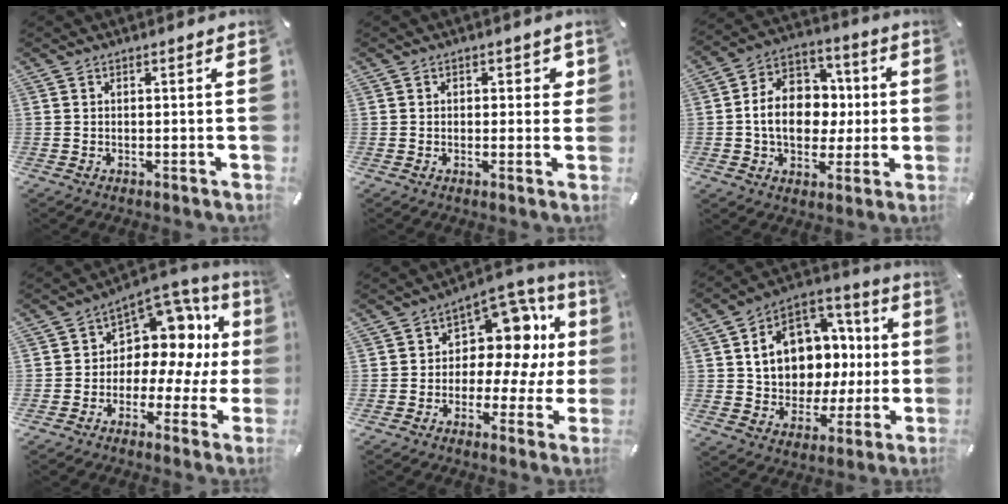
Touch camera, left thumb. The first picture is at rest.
{"total": 2.3, "force": [0.3, 1.7, 1.5], "torque": [-0.006, -0.002, -0.002]}
{"total": 13.9, "force": [-1.0, 11.4, 7.9], "torque": [-0.140, 0.019, -0.012]}
{"total": 12.1, "force": [4.1, 9.2, 6.7], "torque": [-0.093, -0.045, 0.076]}
{"total": 13.5, "force": [3.9, 9.5, 8.7], "torque": [-0.125, -0.037, 0.068]}
{"total": 14.3, "force": [2.2, 12.0, 7.5], "torque": [-0.119, -0.024, 0.049]}